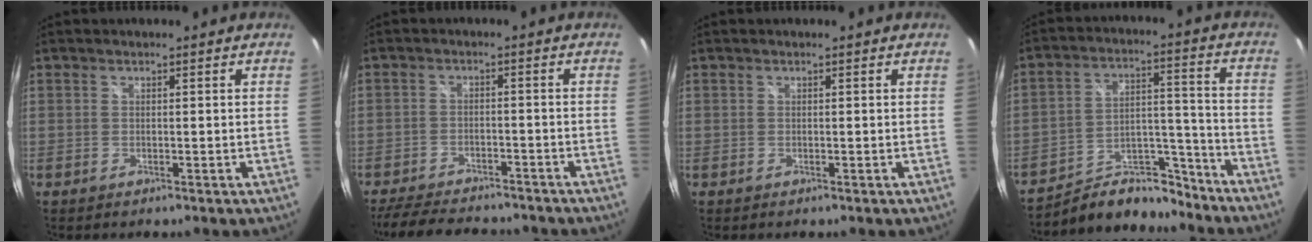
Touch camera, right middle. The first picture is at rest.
{"total": 11.2, "force": [-9.7, 3.7, 4.1], "torque": [-0.106, 0.003, -0.149]}
{"total": 0.0}
{"total": 14.5, "force": [-12.6, 5.9, 4.2], "torque": [-0.071, 0.041, -0.184]}